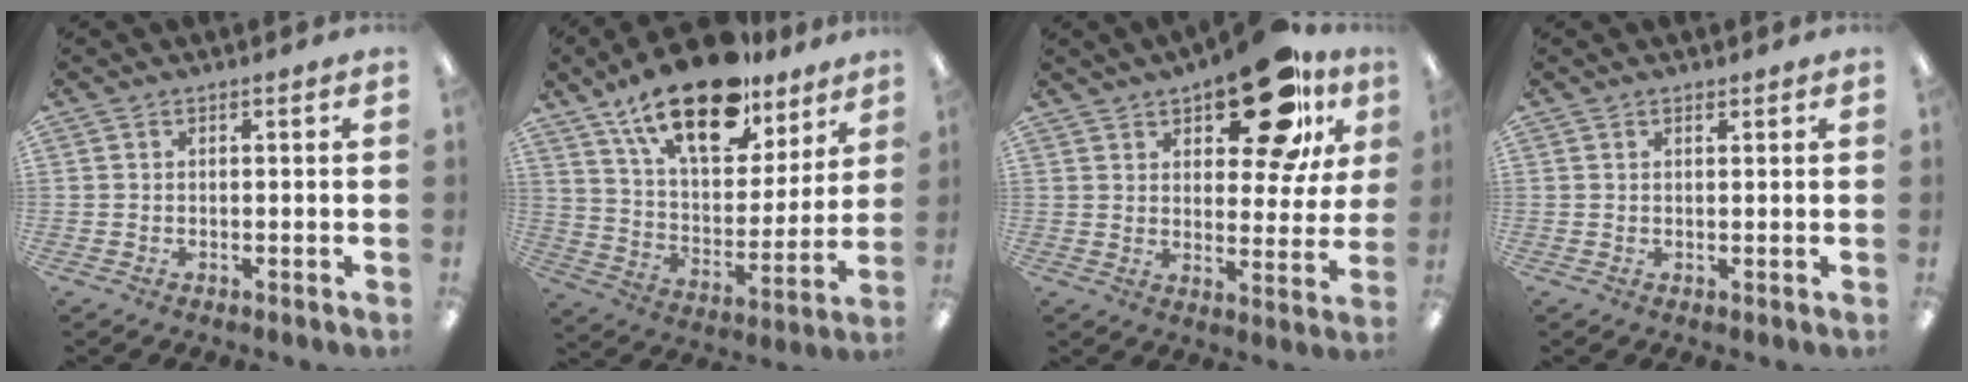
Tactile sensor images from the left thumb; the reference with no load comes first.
{"total": 22.3, "force": [15.4, 9.7, 12.8], "torque": [-0.213, -0.087, 0.268]}
{"total": 20.4, "force": [12.7, 8.8, 13.3], "torque": [-0.180, -0.065, 0.204]}
{"total": 0.7, "force": [0.6, 0.3, 0.2], "torque": [0.003, -0.003, 0.010]}